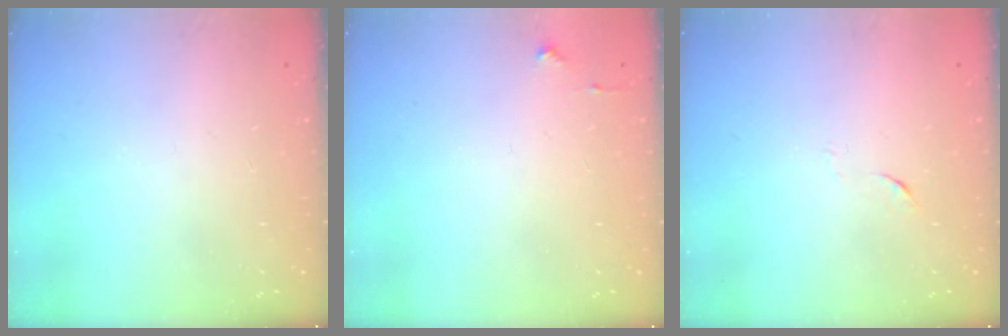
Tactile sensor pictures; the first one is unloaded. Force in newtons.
{"total": 2.7, "press": 2.6, "slide": 0.4}
{"total": 4.0, "press": 4.0, "slide": 0.6}